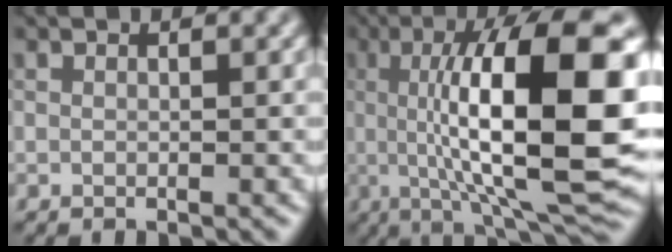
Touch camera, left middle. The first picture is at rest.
{"total": 15.0, "force": [1.0, 4.1, 14.4], "torque": [-0.207, 0.003, 0.013]}